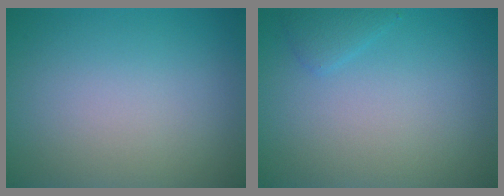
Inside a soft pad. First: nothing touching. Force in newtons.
{"total": 1.1, "press": 1.1, "slide": 0.1}